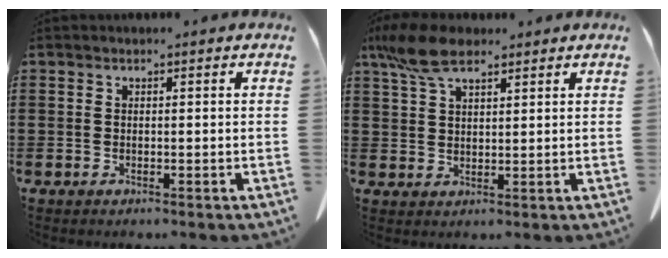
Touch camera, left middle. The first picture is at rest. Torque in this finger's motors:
{"motor_torque": [1.38, 0.77, 0.24, 0.14]}